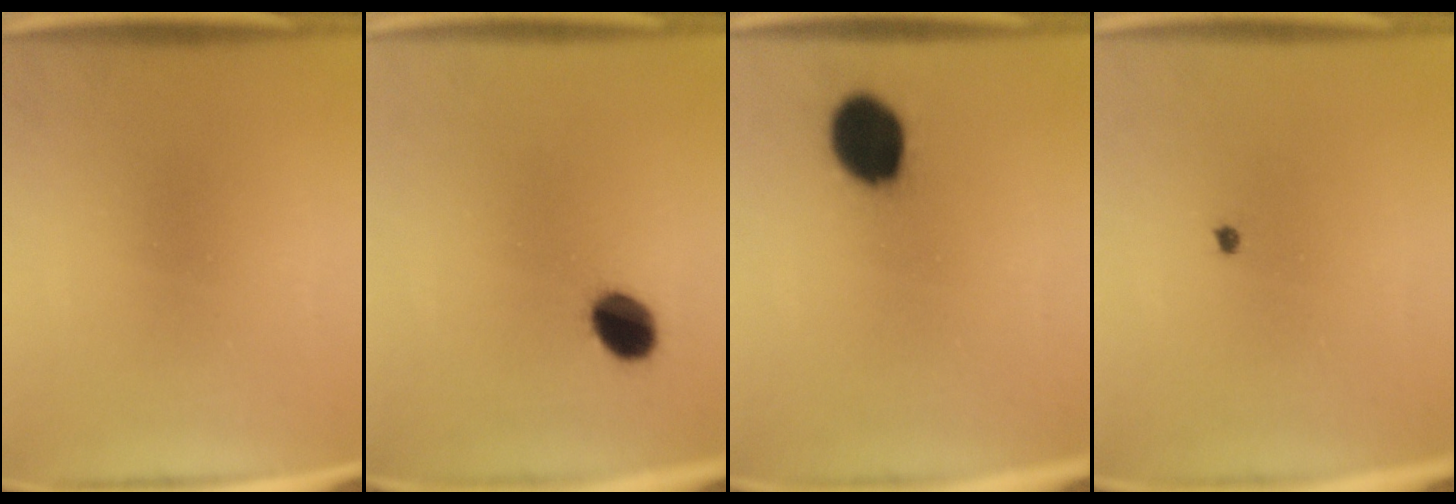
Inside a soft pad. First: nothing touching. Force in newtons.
{"total": 6.9}
{"total": 11.8}
{"total": 0.5}